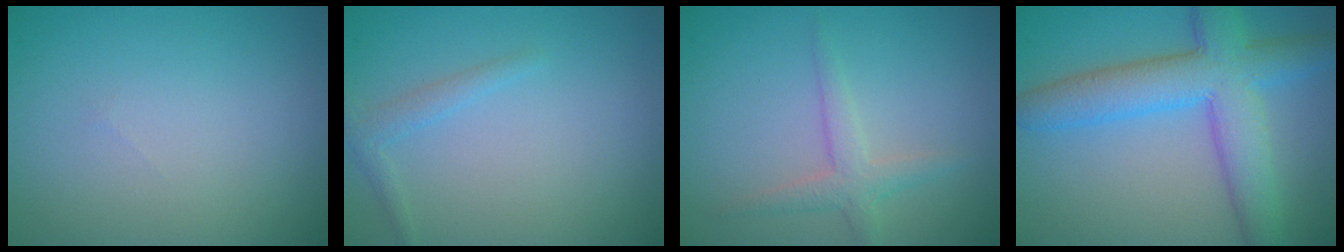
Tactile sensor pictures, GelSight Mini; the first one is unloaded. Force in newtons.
{"total": 1.3, "press": 1.3, "slide": 0.1}
{"total": 2.2, "press": 2.2, "slide": 0.1}
{"total": 7.2, "press": 7.2, "slide": 0.2}